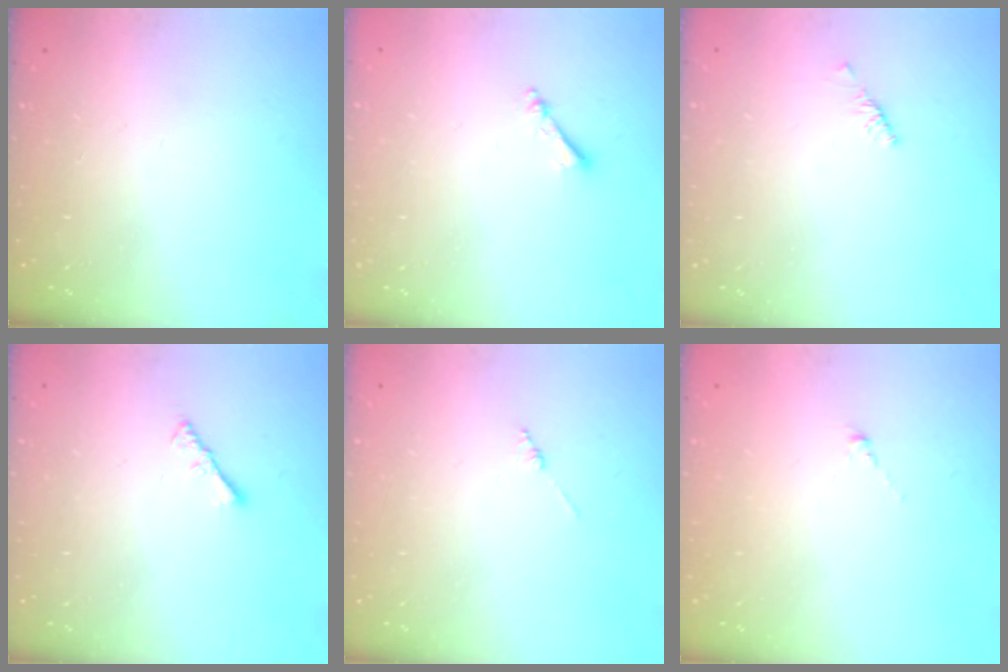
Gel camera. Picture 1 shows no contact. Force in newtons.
{"total": 2.4, "press": 2.3, "slide": 0.4}
{"total": 2.1, "press": 2.0, "slide": 0.6}
{"total": 1.1, "press": 1.1, "slide": 0.4}
{"total": 1.3, "press": 1.3, "slide": 0.3}
{"total": 0.8, "press": 0.7, "slide": 0.5}